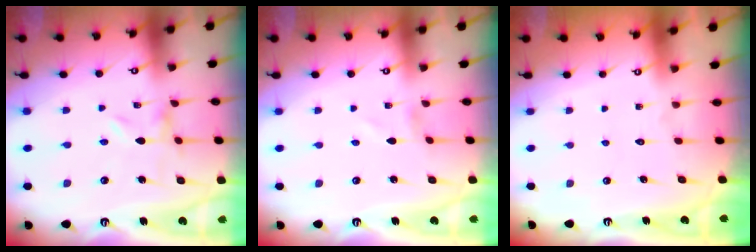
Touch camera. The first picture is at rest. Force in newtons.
{"total": 1.5, "press": 1.5, "slide": 0.1}
{"total": 1.7, "press": 1.7, "slide": 0.2}